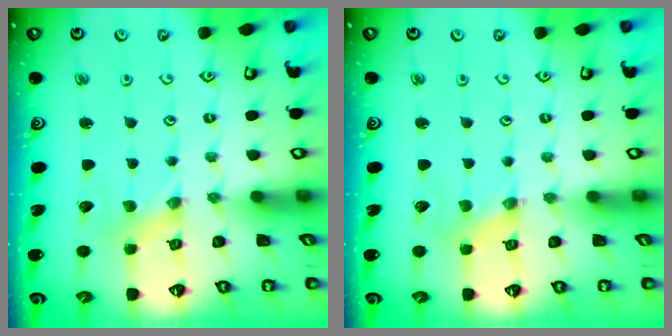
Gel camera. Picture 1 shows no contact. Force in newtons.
{"total": 1.6, "press": 1.6, "slide": 0.3}